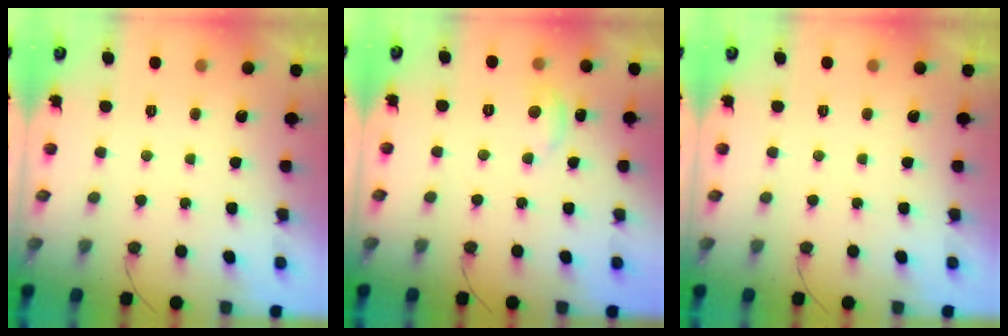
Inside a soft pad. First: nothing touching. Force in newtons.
{"total": 4.2, "press": 4.2, "slide": 0.6}
{"total": 0.0}